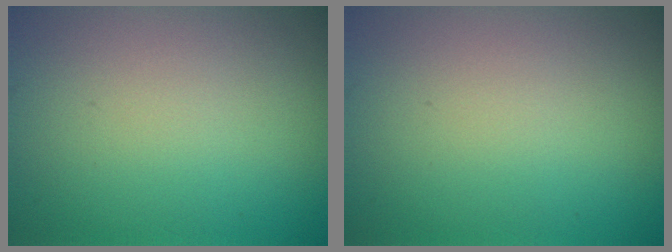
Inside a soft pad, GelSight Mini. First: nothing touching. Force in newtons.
{"total": 0.0}